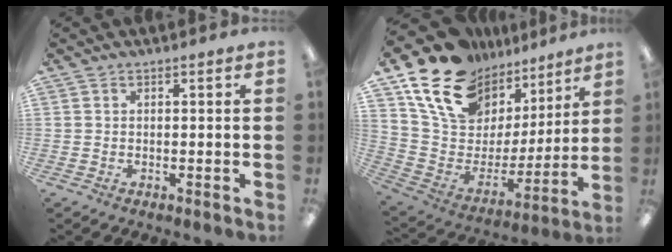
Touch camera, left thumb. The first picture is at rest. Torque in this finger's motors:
{"motor_torque": [0.90, 0.89, 1.37, -1.40, 0.33]}